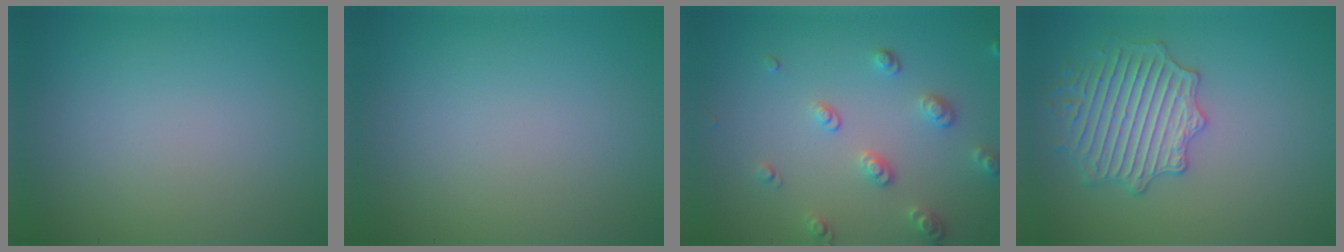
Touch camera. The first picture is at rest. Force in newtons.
{"total": 0.0}
{"total": 2.6, "press": 2.6, "slide": 0.6}
{"total": 4.3, "press": 4.3, "slide": 0.8}